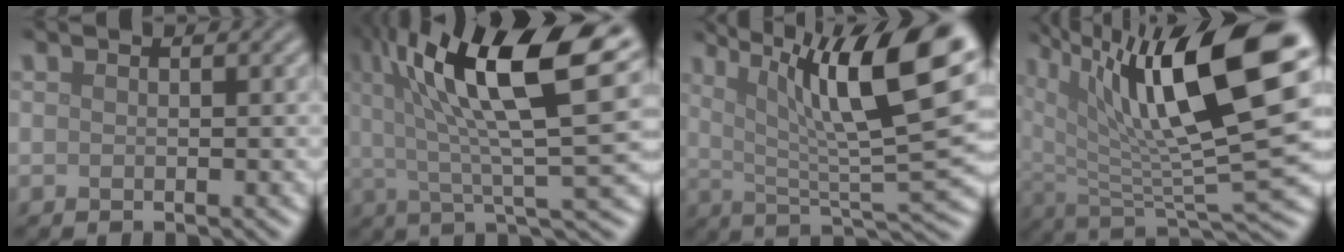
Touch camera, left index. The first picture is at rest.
{"total": 15.3, "force": [6.0, 3.9, 13.5], "torque": [-0.209, 0.020, 0.094]}
{"total": 13.3, "force": [5.3, 3.3, 11.7], "torque": [-0.169, 0.009, 0.083]}
{"total": 14.6, "force": [6.4, 3.8, 12.6], "torque": [-0.201, 0.005, 0.110]}